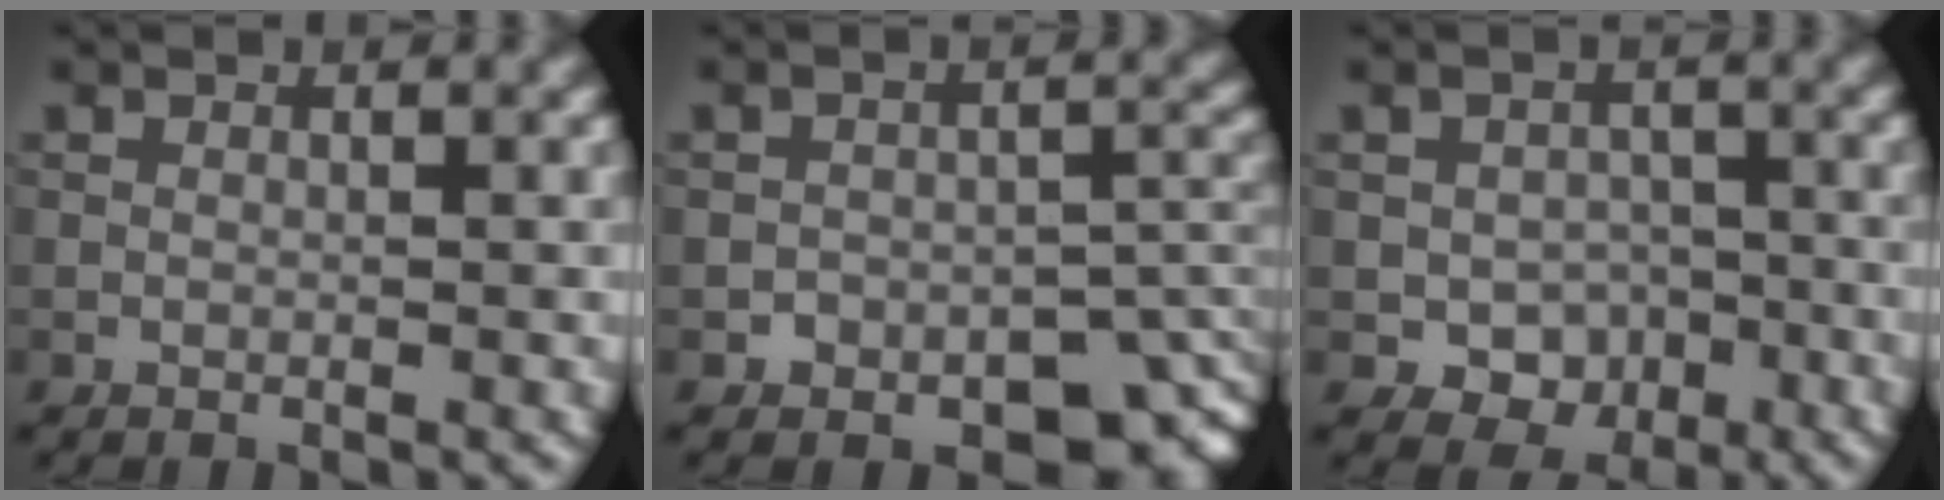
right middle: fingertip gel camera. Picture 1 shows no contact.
{"total": 7.6, "force": [-4.8, 4.6, 3.7], "torque": [-0.021, -0.003, -0.068]}
{"total": 4.1, "force": [-1.4, 3.2, 2.0], "torque": [-0.024, -0.009, -0.022]}